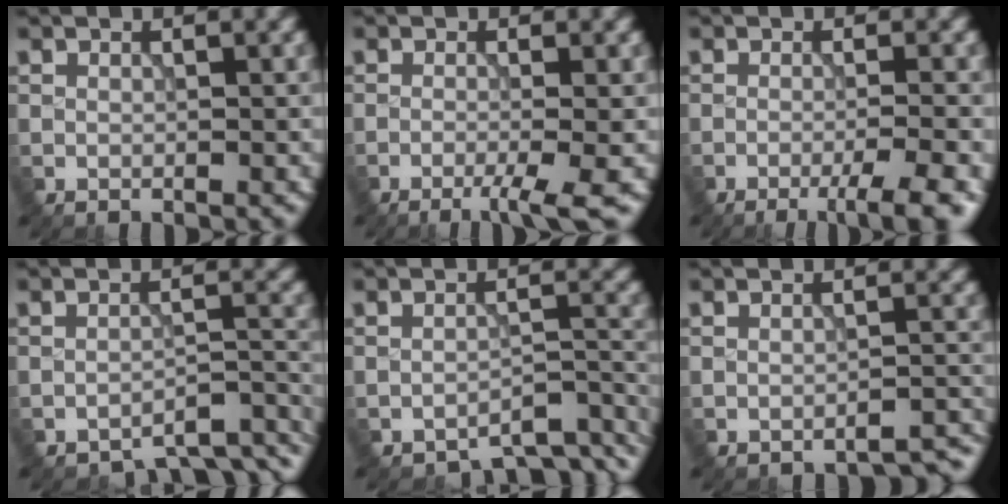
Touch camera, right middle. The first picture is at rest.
{"total": 3.0, "force": [-1.6, 0.1, 2.6], "torque": [-0.040, -0.002, -0.036]}
{"total": 4.3, "force": [-2.5, 0.5, 3.5], "torque": [-0.049, 0.000, -0.041]}
{"total": 4.4, "force": [-4.1, 1.0, 1.5], "torque": [-0.019, -0.012, -0.051]}
{"total": 4.5, "force": [-4.0, 1.2, 1.6], "torque": [-0.020, -0.013, -0.050]}
{"total": 1.8, "force": [-1.8, 0.1, 0.3], "torque": [0.003, 0.002, -0.026]}